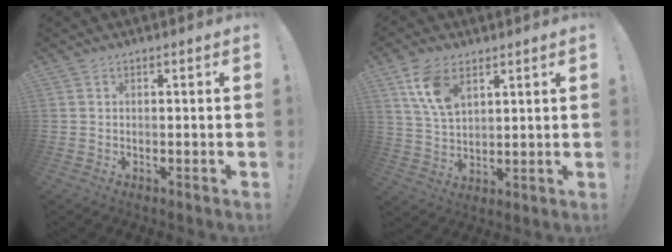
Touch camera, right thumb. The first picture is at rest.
{"total": 10.5, "force": [5.7, 5.8, 6.6], "torque": [-0.126, -0.015, 0.109]}